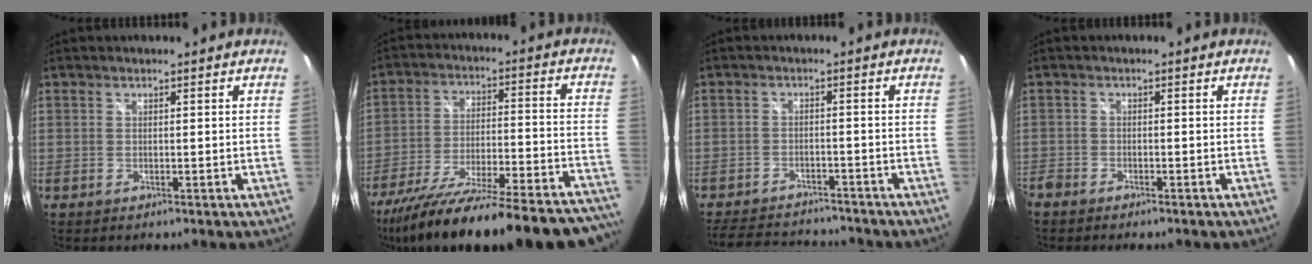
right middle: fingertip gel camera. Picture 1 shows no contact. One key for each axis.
{"total": 34.1, "fx": -29.8, "fy": 4.7, "fz": 16.0, "tx": -0.251, "ty": -0.066, "tz": -0.422}
{"total": 12.6, "fx": -11.2, "fy": 4.1, "fz": 4.2, "tx": -0.103, "ty": 0.012, "tz": -0.162}
{"total": 3.0, "fx": -2.6, "fy": 1.2, "fz": 0.7, "tx": -0.026, "ty": -0.011, "tz": -0.050}